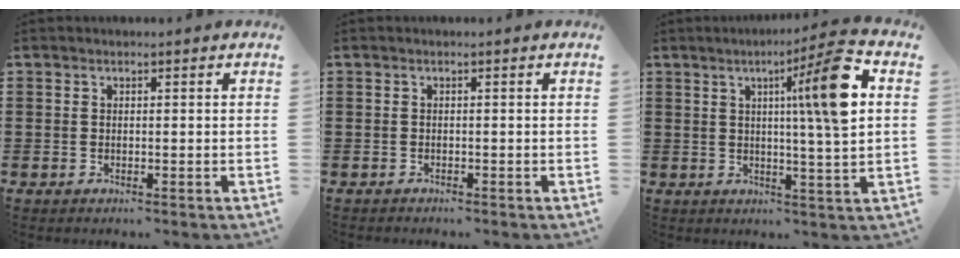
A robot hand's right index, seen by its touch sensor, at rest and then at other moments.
{"total": 0.6, "force": [-0.6, 0.1, 0.0], "torque": [-0.002, -0.001, -0.013]}
{"total": 11.7, "force": [3.1, 0.1, 11.3], "torque": [-0.182, -0.004, 0.037]}